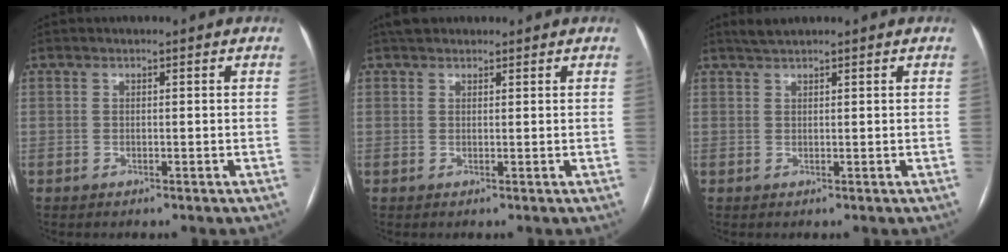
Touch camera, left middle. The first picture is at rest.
{"total": 3.1, "force": [2.6, 1.4, 0.9], "torque": [-0.010, 0.027, 0.039]}
{"total": 1.8, "force": [1.7, 0.1, 0.7], "torque": [-0.016, 0.011, 0.034]}